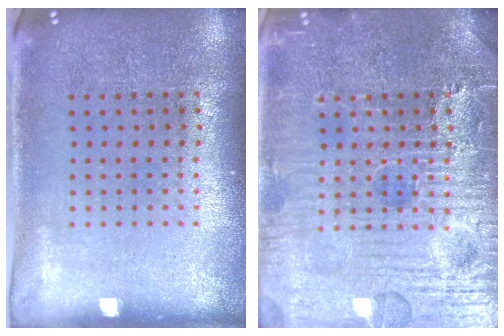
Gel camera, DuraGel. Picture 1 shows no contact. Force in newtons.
{"total": 7.6, "press": 7.5, "slide": 0.8}